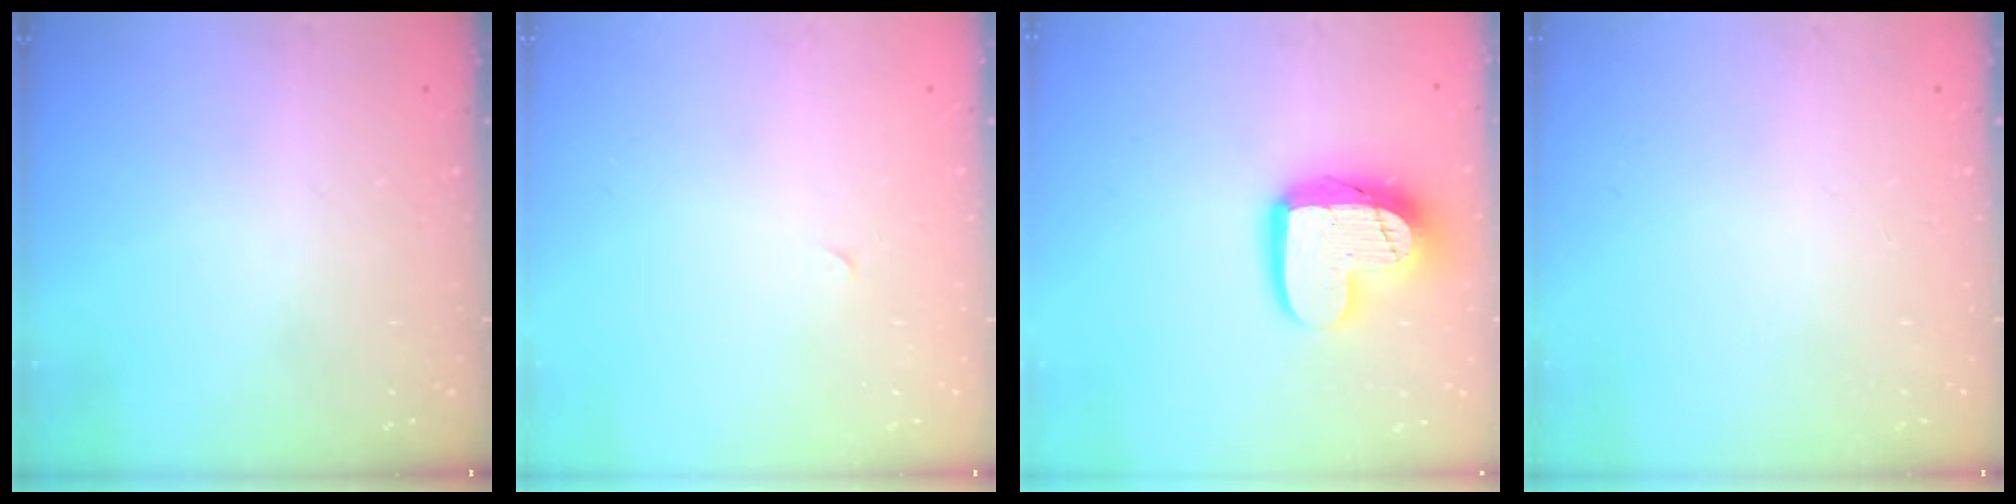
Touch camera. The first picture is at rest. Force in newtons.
{"total": 0.0}
{"total": 15.1, "press": 15.1, "slide": 1.3}
{"total": 0.0}